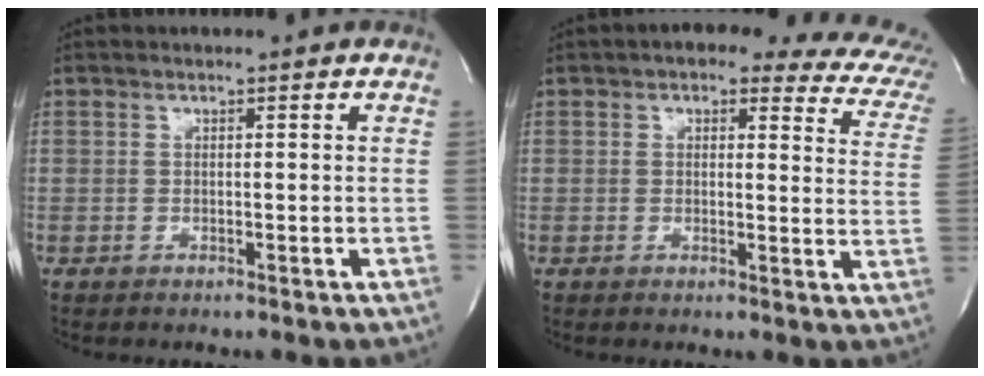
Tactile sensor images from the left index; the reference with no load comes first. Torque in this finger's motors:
{"motor_torque": [0.93, -1.21, 0.48, 0.02]}